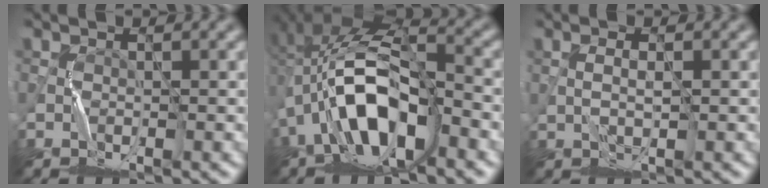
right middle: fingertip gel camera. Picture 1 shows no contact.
{"total": 10.2, "force": [-3.5, 4.4, 8.6], "torque": [-0.160, 0.013, -0.062]}
{"total": 0.9, "force": [0.4, -0.1, 0.8], "torque": [-0.016, 0.003, 0.010]}